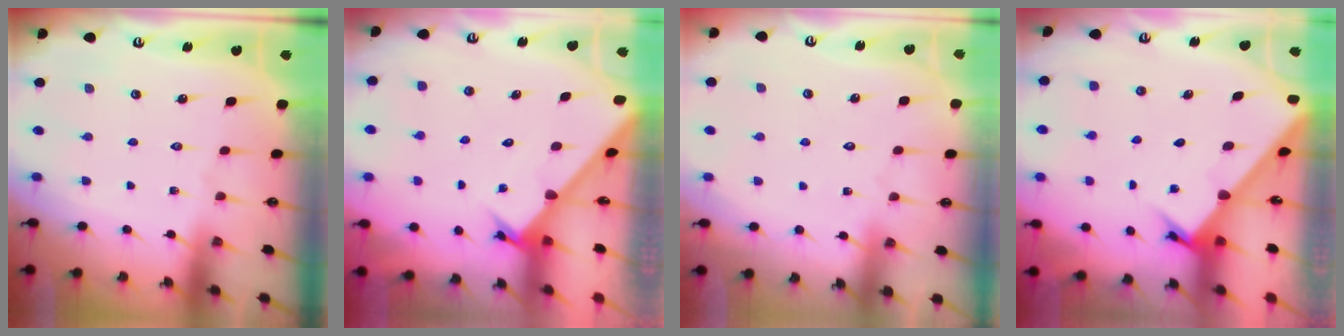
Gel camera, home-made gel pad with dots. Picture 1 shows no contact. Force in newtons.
{"total": 2.8, "press": 2.8, "slide": 0.3}
{"total": 3.7, "press": 3.7, "slide": 0.4}
{"total": 2.6, "press": 2.6, "slide": 0.3}